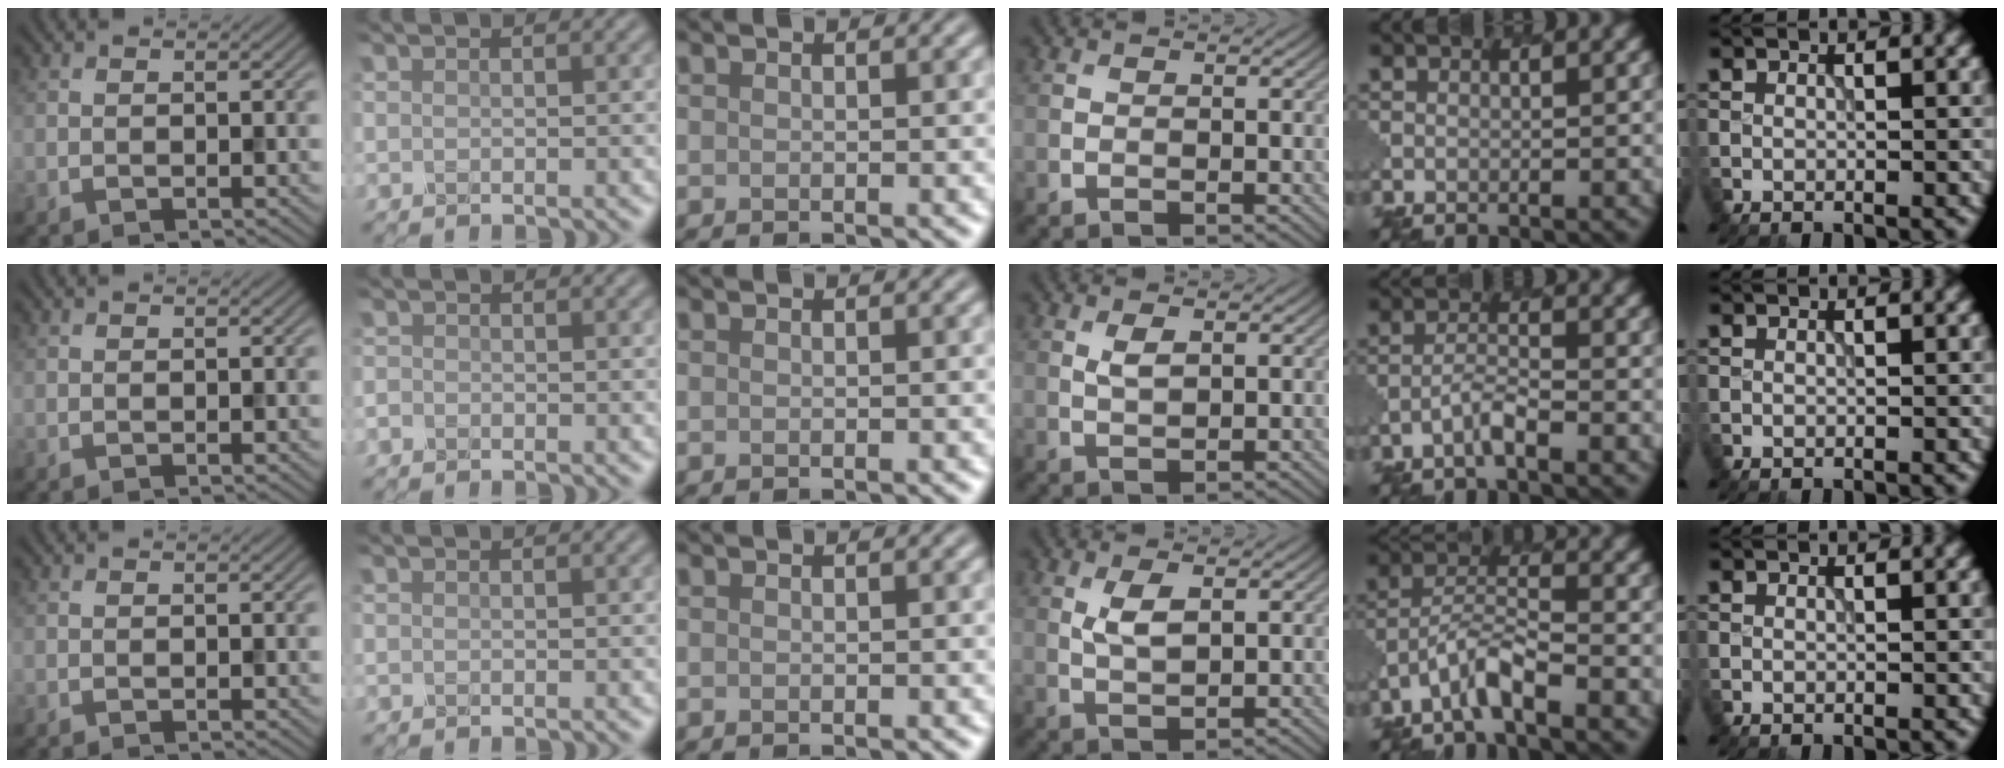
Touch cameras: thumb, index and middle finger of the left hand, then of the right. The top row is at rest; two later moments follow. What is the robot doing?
{"motion": "extract", "object": "pen bag"}